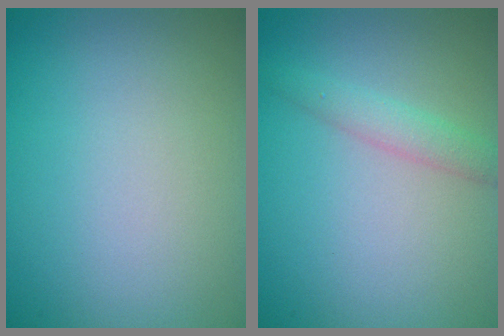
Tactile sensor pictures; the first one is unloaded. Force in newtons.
{"total": 1.9, "press": 1.9, "slide": 0.0}